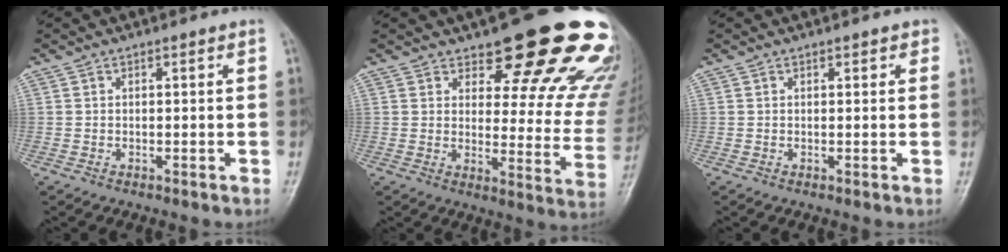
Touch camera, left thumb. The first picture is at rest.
{"total": 21.3, "force": [16.1, 6.7, 12.2], "torque": [-0.102, -0.101, 0.192]}
{"total": 1.3, "force": [0.7, 0.7, 0.8], "torque": [0.002, 0.000, 0.004]}